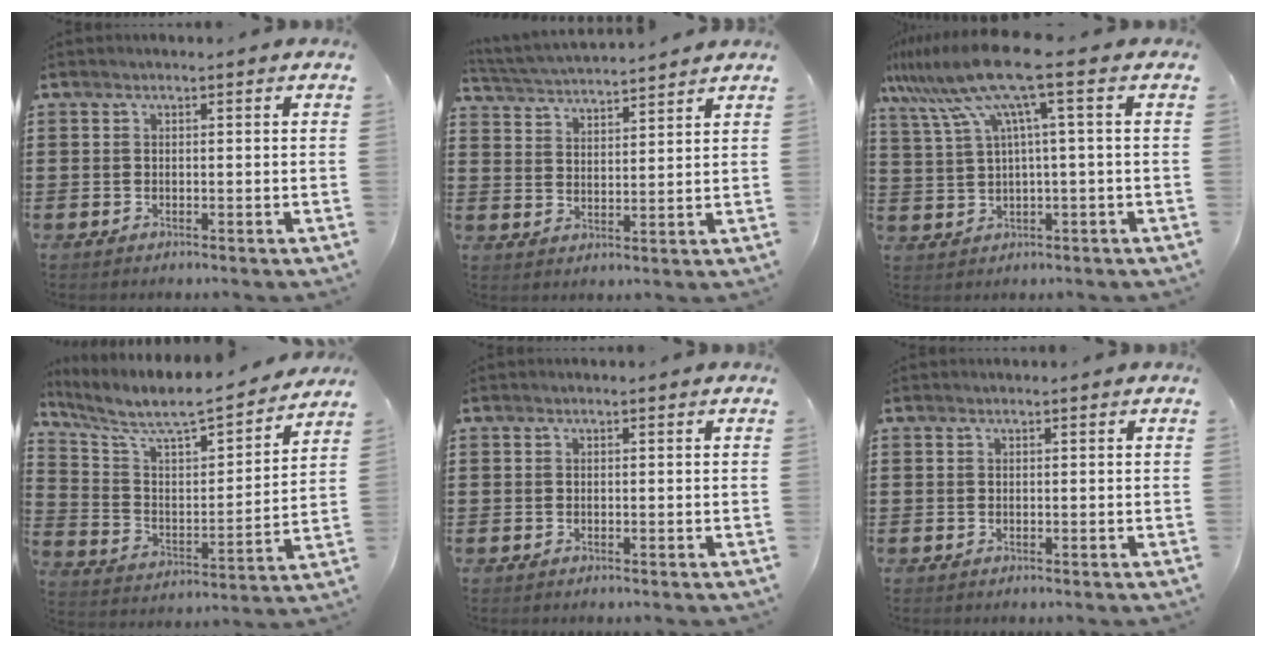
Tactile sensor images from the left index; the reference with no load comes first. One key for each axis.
{"total": 3.9, "fx": 3.9, "fy": -0.3, "fz": 0.5, "tx": -0.027, "ty": -0.027, "tz": 0.066}
{"total": 10.0, "fx": 4.4, "fy": 0.1, "fz": 9.0, "tx": -0.209, "ty": -0.024, "tz": 0.064}
{"total": 7.1, "fx": 6.1, "fy": 1.1, "fz": 3.4, "tx": -0.097, "ty": -0.052, "tz": 0.096}
{"total": 0.0}
{"total": 0.0}